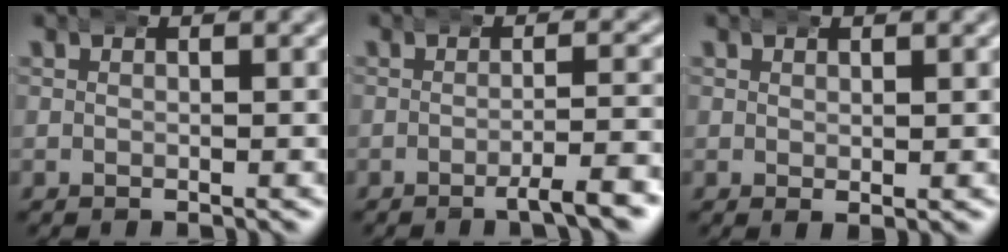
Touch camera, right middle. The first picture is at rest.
{"total": 2.9, "force": [-1.9, 0.0, 2.2], "torque": [-0.032, 0.002, -0.034]}
{"total": 0.7, "force": [0.4, 0.2, 0.6], "torque": [-0.006, -0.006, 0.011]}